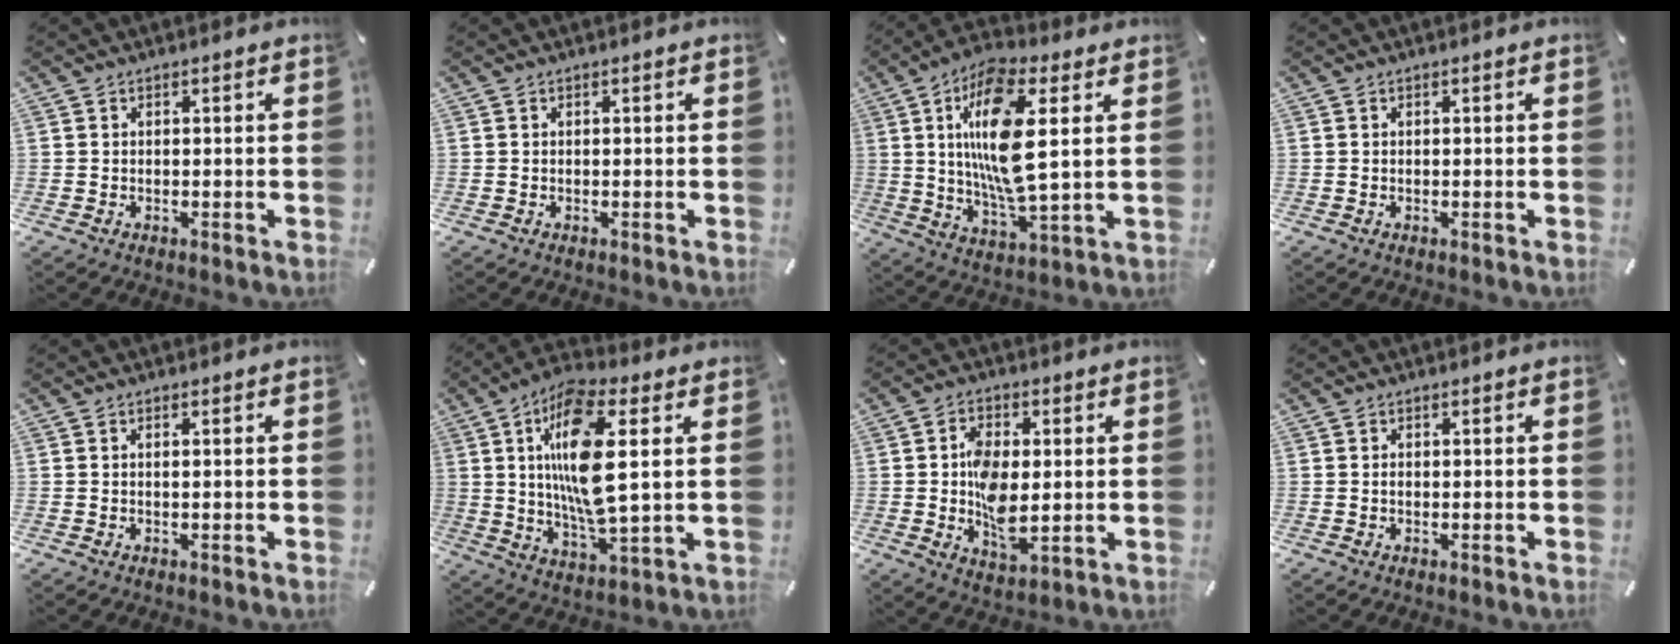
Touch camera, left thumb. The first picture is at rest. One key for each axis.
{"total": 0.0}
{"total": 16.9, "fx": 3.9, "fy": 5.5, "fz": 15.5, "tx": -0.313, "ty": -0.013, "tz": 0.057}
{"total": 0.0}
{"total": 0.5, "fx": 0.0, "fy": 0.0, "fz": 0.5, "tx": -0.009, "ty": 0.000, "tz": 0.000}
{"total": 17.0, "fx": 3.6, "fy": 5.6, "fz": 15.6, "tx": -0.328, "ty": -0.011, "tz": 0.051}
{"total": 9.3, "fx": 0.0, "fy": 5.5, "fz": 7.5, "tx": -0.134, "ty": 0.002, "tz": -0.002}
{"total": 0.6, "fx": 0.0, "fy": 0.4, "fz": 0.5, "tx": -0.012, "ty": 0.000, "tz": -0.001}